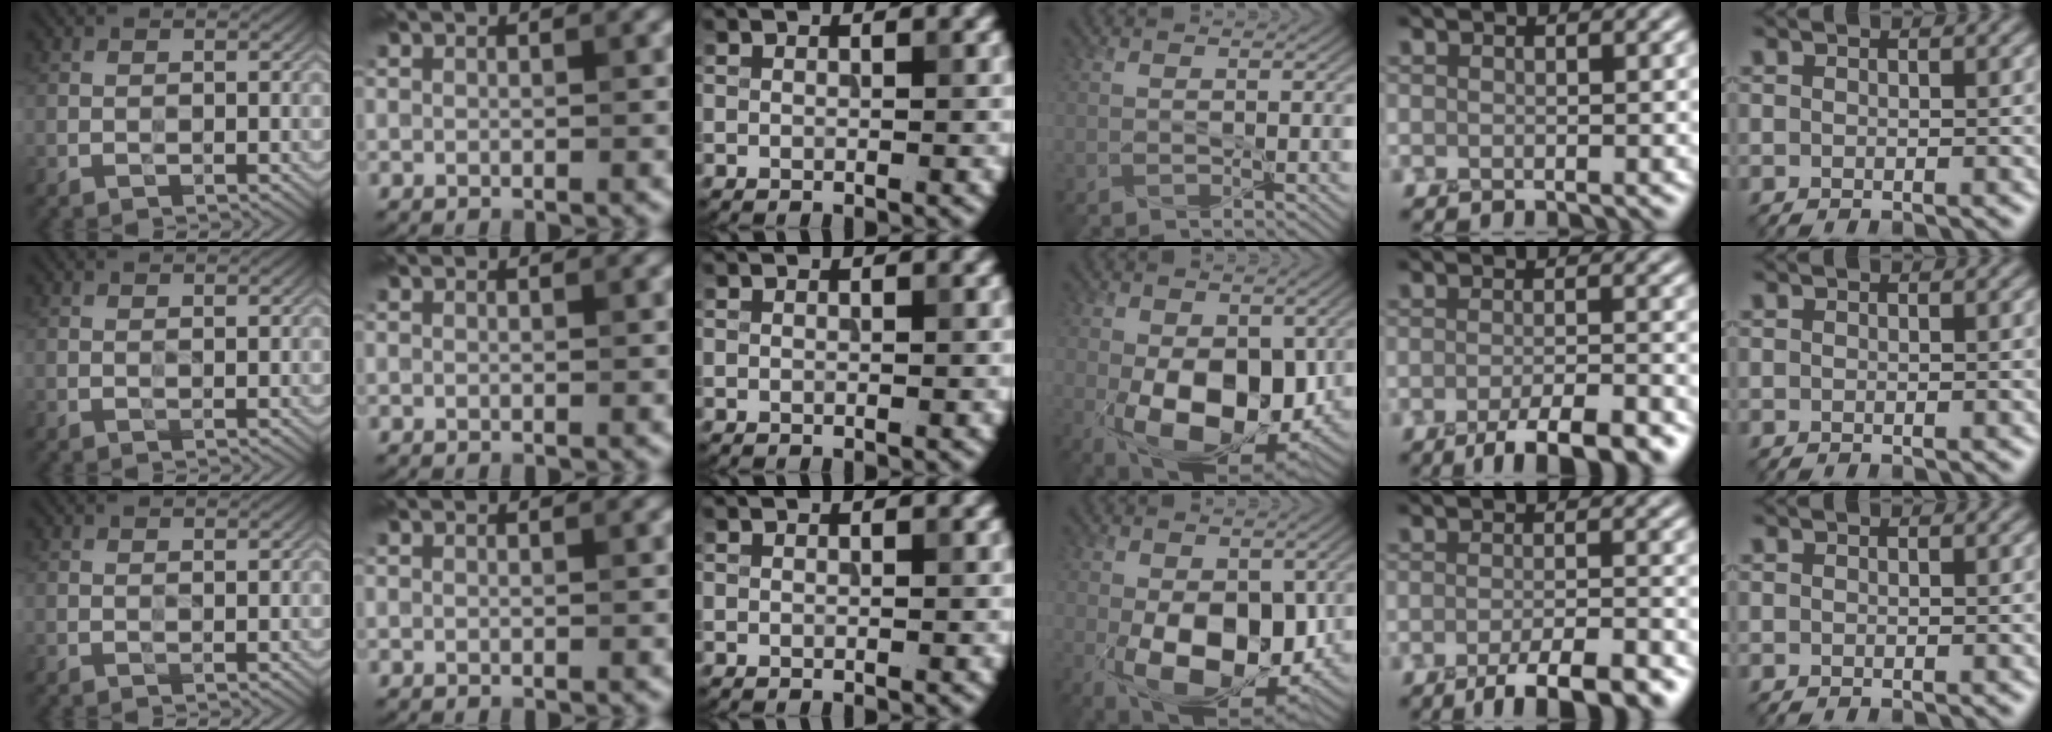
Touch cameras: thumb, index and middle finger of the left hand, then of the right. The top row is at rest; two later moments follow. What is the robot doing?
{"motion": "peel", "object": "velcro strap"}